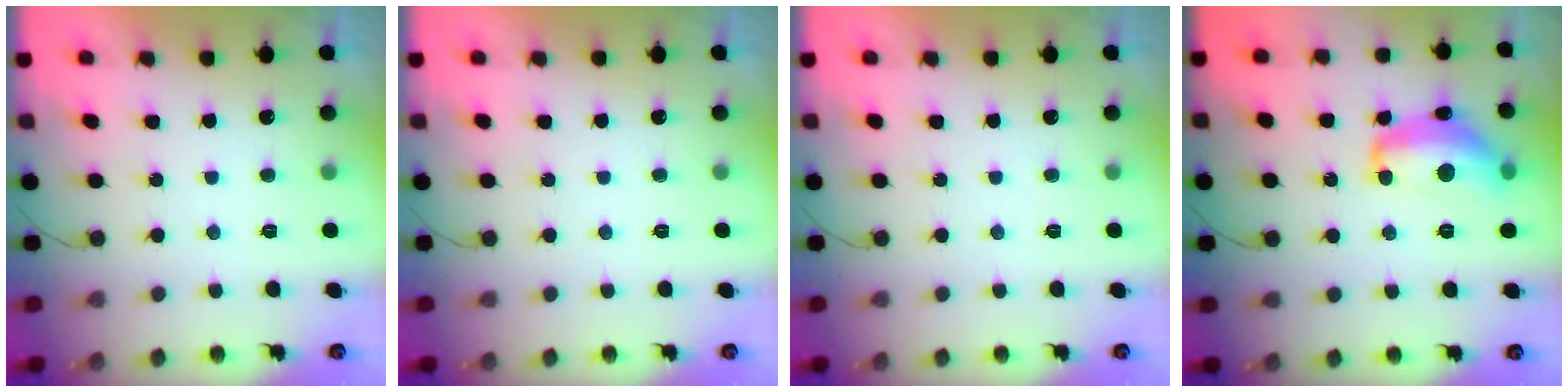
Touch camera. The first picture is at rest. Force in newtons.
{"total": 0.0}
{"total": 0.0}
{"total": 13.6, "press": 13.5, "slide": 1.1}